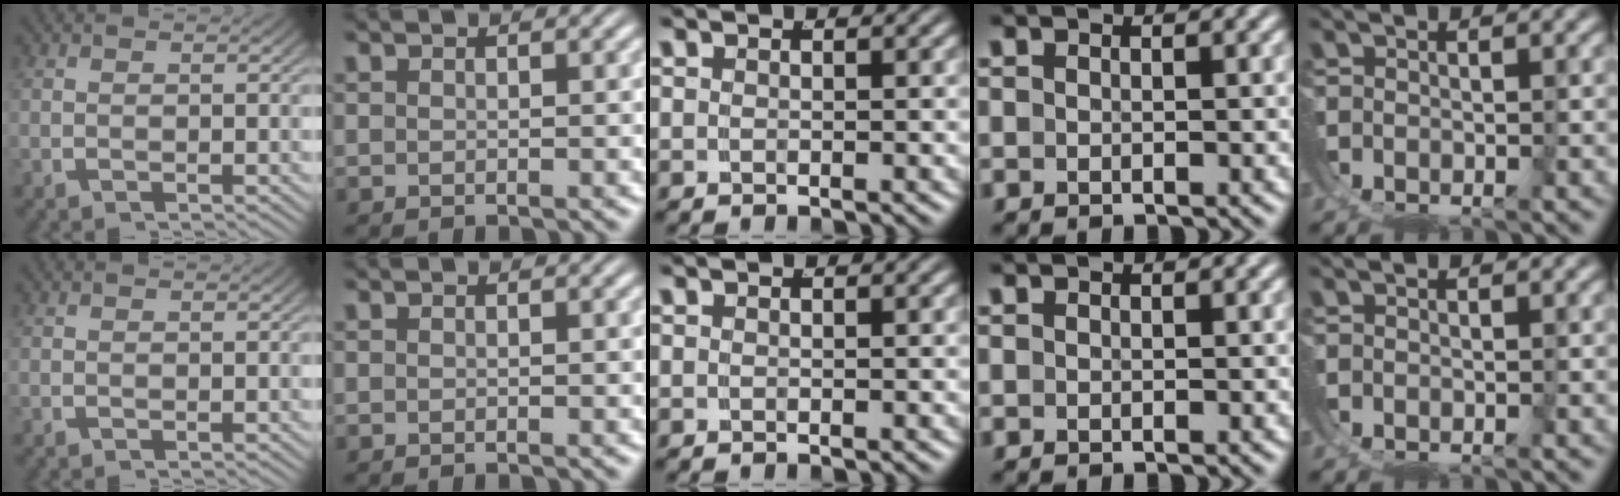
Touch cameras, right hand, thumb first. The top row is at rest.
{}